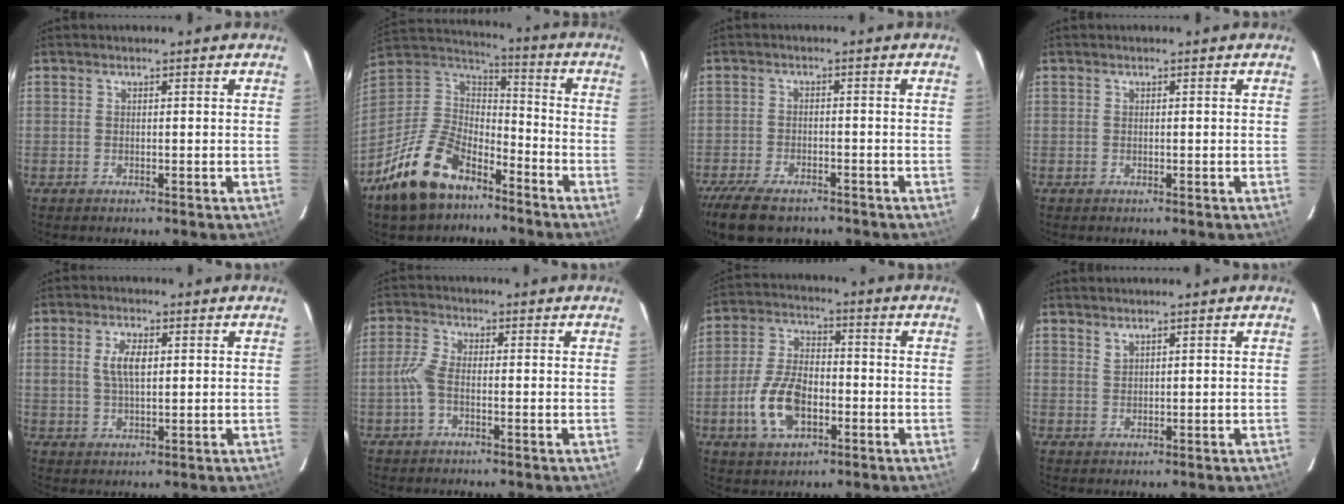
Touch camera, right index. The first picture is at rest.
{"total": 19.1, "force": [-12.1, 10.2, 10.6], "torque": [-0.237, 0.004, -0.208]}
{"total": 10.9, "force": [-8.4, 4.3, 5.4], "torque": [-0.140, -0.027, -0.148]}
{"total": 0.0}
{"total": 4.9, "force": [1.1, 2.2, 4.2], "torque": [-0.079, 0.005, 0.022]}
{"total": 3.9, "force": [-1.3, 1.5, 3.4], "torque": [-0.084, 0.007, -0.027]}
{"total": 11.6, "force": [-3.9, 6.6, 8.7], "torque": [-0.184, 0.009, -0.067]}
{"total": 1.1, "force": [1.1, 0.1, 0.3], "torque": [-0.005, 0.000, 0.022]}